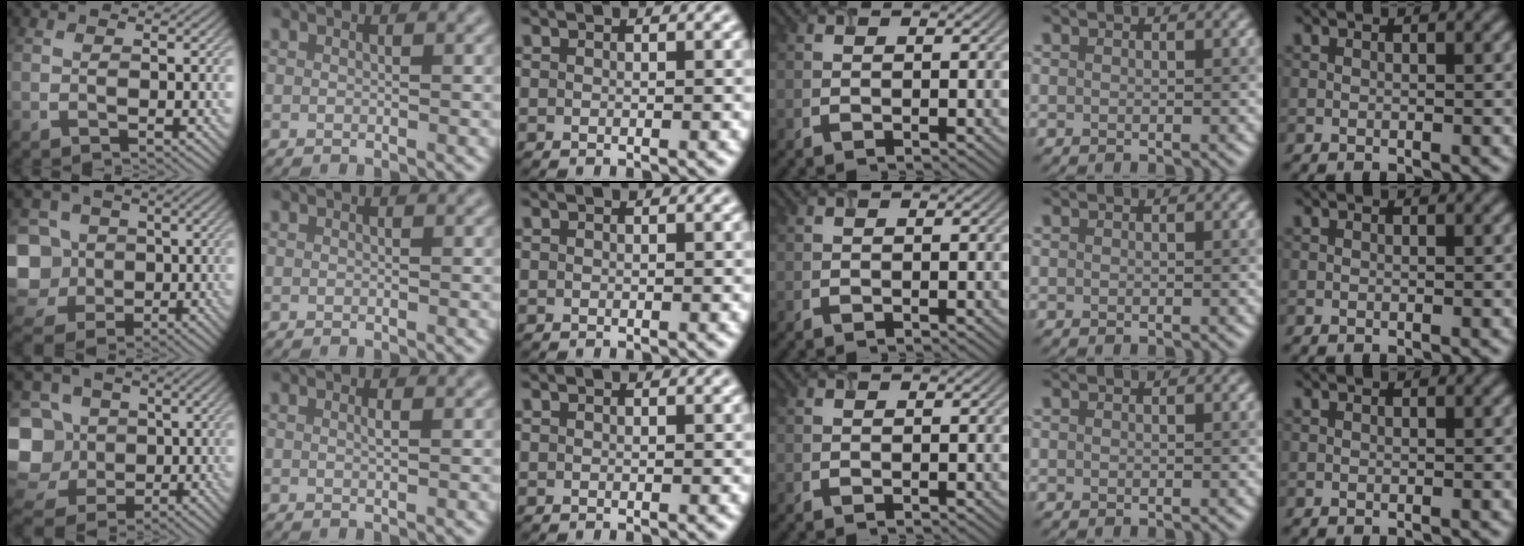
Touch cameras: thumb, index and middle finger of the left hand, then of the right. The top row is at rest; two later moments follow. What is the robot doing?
{"motion": "close", "object": "airpods case & airpods"}